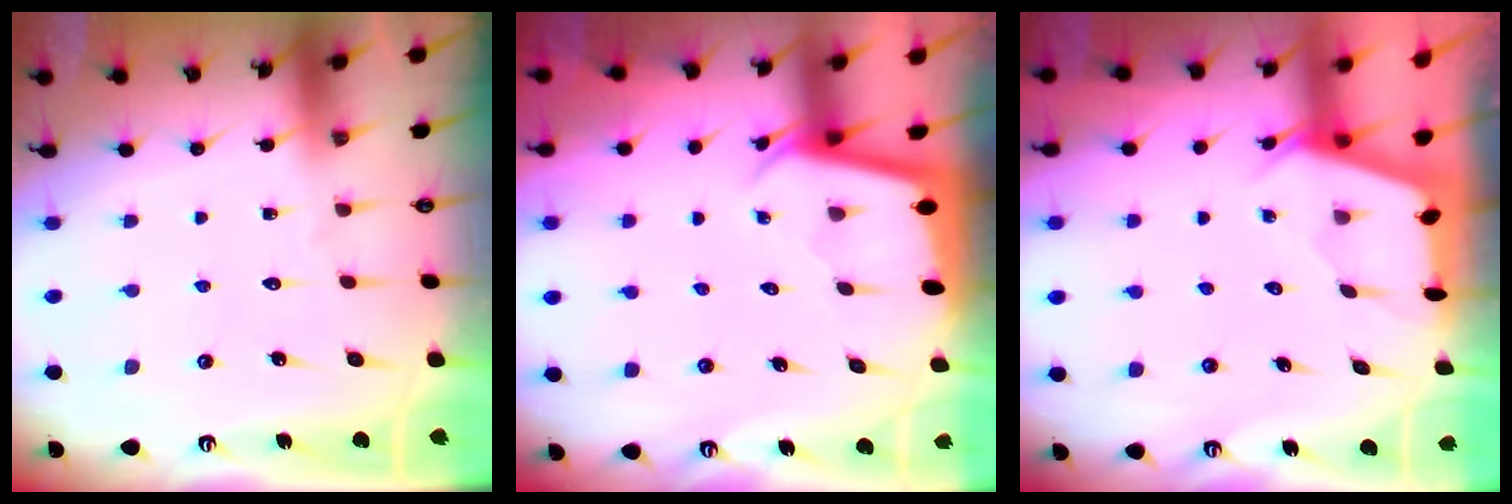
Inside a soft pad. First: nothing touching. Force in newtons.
{"total": 2.3, "press": 2.3, "slide": 0.1}
{"total": 2.5, "press": 2.5, "slide": 0.3}